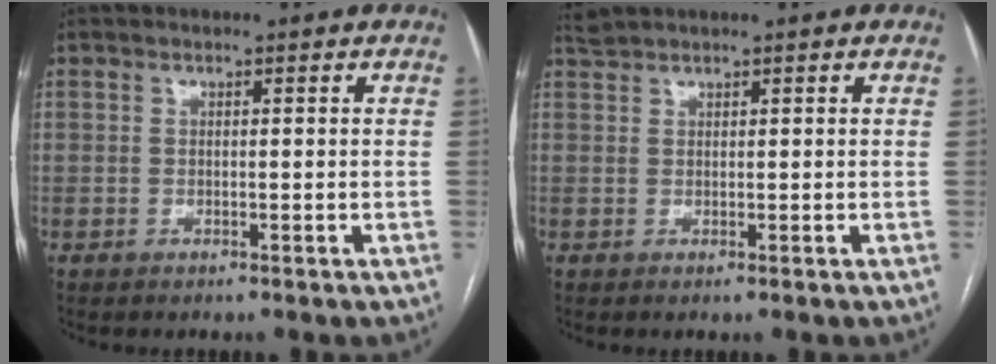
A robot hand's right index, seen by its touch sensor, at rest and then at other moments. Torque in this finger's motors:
{"motor_torque": [-0.05, -0.01, -0.01, 0.01]}